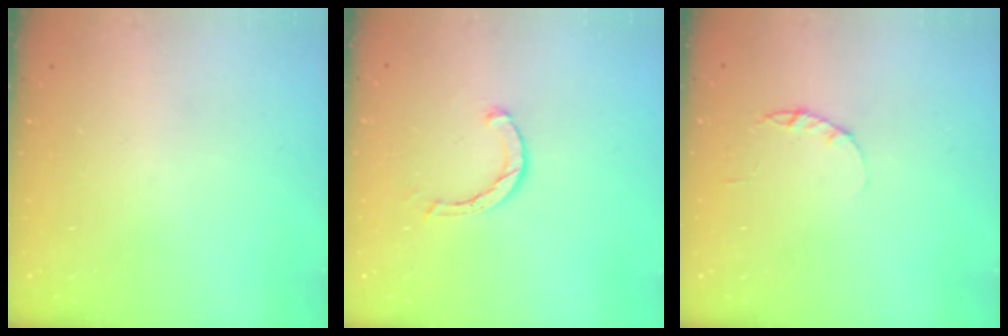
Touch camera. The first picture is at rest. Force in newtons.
{"total": 2.0, "press": 2.0, "slide": 0.2}
{"total": 2.2, "press": 2.2, "slide": 0.4}